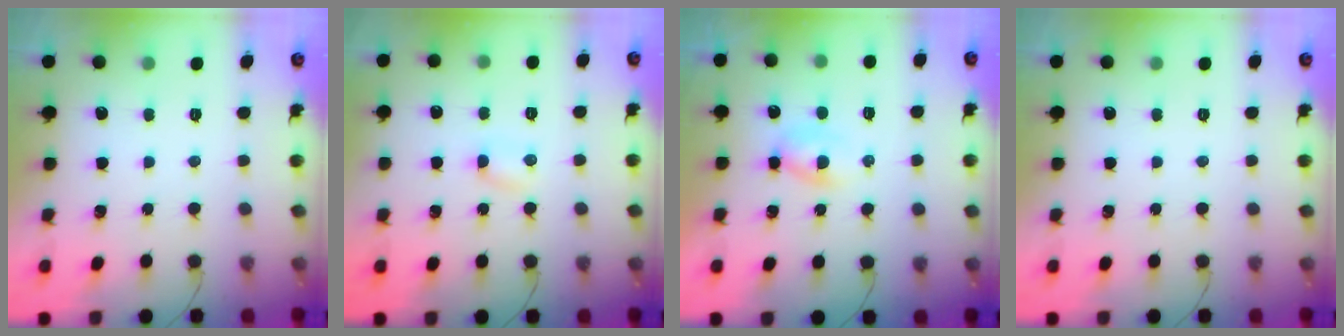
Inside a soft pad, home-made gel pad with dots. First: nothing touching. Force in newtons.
{"total": 1.8, "press": 1.7, "slide": 0.5}
{"total": 2.2, "press": 2.0, "slide": 0.9}
{"total": 0.0}